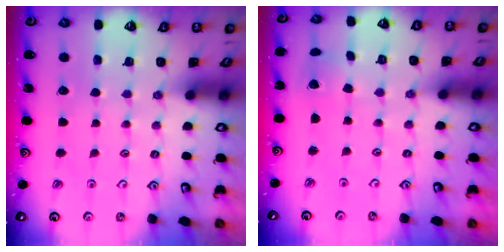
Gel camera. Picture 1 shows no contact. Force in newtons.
{"total": 2.9, "press": 2.9, "slide": 0.1}